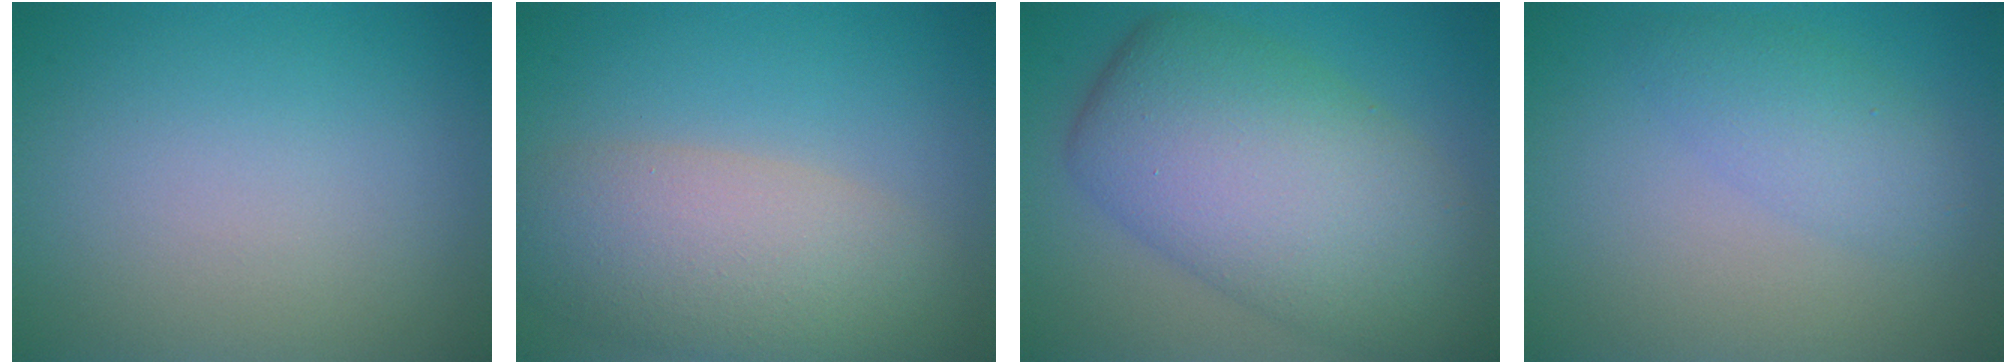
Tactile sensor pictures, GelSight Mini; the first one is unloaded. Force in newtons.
{"total": 6.8, "press": 6.8, "slide": 0.7}
{"total": 11.1, "press": 11.1, "slide": 0.5}
{"total": 2.7, "press": 2.7, "slide": 0.1}